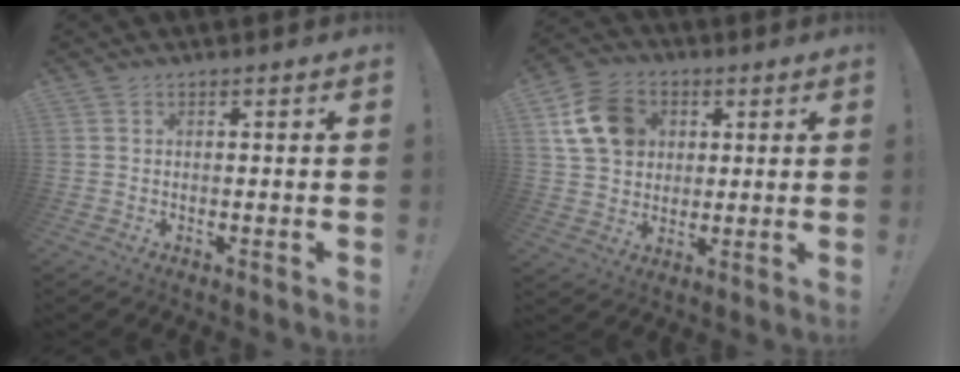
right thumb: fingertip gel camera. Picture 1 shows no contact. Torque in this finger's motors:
{"motor_torque": [0.51, 0.48, 0.21, -0.04, 0.02]}